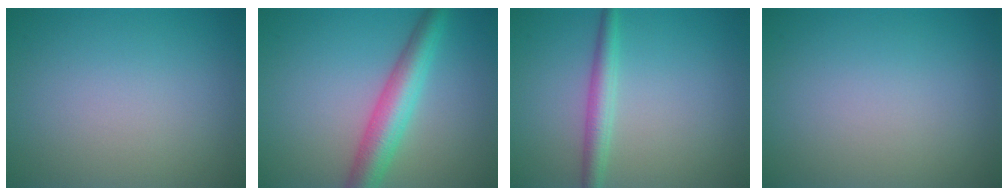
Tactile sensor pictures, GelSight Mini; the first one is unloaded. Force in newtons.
{"total": 5.2, "press": 5.2, "slide": 0.2}
{"total": 2.5, "press": 2.5, "slide": 0.0}
{"total": 0.0}